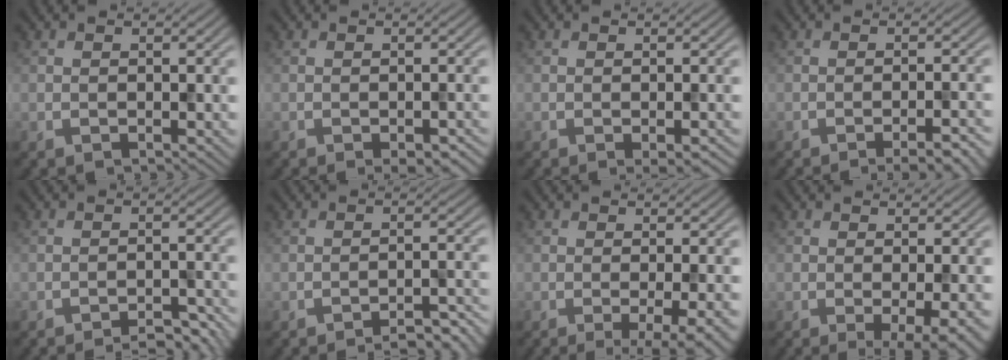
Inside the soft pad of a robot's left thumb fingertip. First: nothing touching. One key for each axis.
{"total": 2.6, "fx": -1.7, "fy": 0.6, "fz": 1.9, "tx": -0.027, "ty": -0.002, "tz": -0.017}
{"total": 1.9, "fx": -0.9, "fy": 0.2, "fz": 1.6, "tx": -0.028, "ty": -0.002, "tz": -0.013}
{"total": 4.5, "fx": -2.7, "fy": 0.9, "fz": 3.5, "tx": -0.041, "ty": 0.009, "tz": -0.036}
{"total": 4.0, "fx": -3.5, "fy": 0.4, "fz": 1.7, "tx": -0.030, "ty": 0.012, "tz": -0.051}
{"total": 4.8, "fx": -4.1, "fy": 0.5, "fz": 2.5, "tx": -0.039, "ty": 0.017, "tz": -0.059}
{"total": 5.4, "fx": -1.7, "fy": 0.9, "fz": 5.0, "tx": -0.078, "ty": -0.005, "tz": -0.024}
{"total": 4.5, "fx": -1.1, "fy": 0.8, "fz": 4.3, "tx": -0.070, "ty": -0.007, "tz": -0.014}